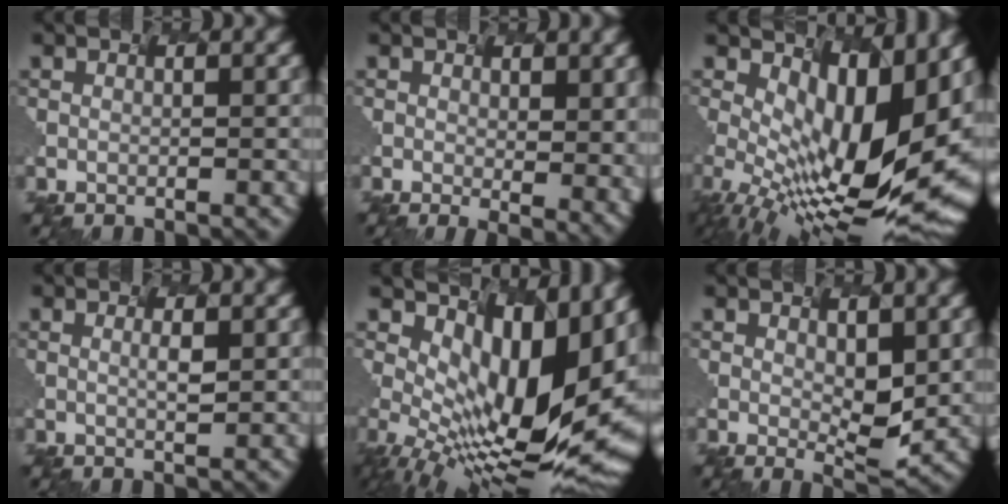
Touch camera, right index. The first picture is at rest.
{"total": 2.2, "force": [0.2, 0.2, 2.2], "torque": [-0.036, -0.022, 0.039]}
{"total": 12.4, "force": [-0.1, 4.7, 11.5], "torque": [-0.192, -0.025, 0.048]}
{"total": 1.0, "force": [-0.5, -0.9, -0.1], "torque": [-0.023, -0.013, 0.023]}
{"total": 11.8, "force": [1.2, 4.5, 10.9], "torque": [-0.179, -0.025, 0.072]}
{"total": 1.4, "force": [-0.2, -0.3, 1.4], "torque": [-0.052, -0.024, 0.031]}